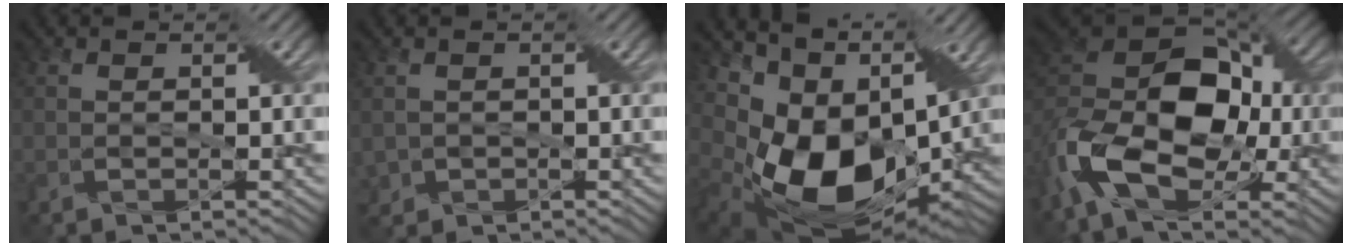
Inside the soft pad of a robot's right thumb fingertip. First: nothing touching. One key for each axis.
{"total": 2.1, "fx": -0.4, "fy": 1.9, "fz": 0.8, "tx": -0.027, "ty": -0.010, "tz": -0.009}
{"total": 15.7, "fx": 1.2, "fy": 11.2, "fz": 10.9, "tx": -0.232, "ty": -0.035, "tz": 0.040}
{"total": 16.1, "fx": -4.5, "fy": 10.2, "fz": 11.6, "tx": -0.248, "ty": -0.025, "tz": -0.092}